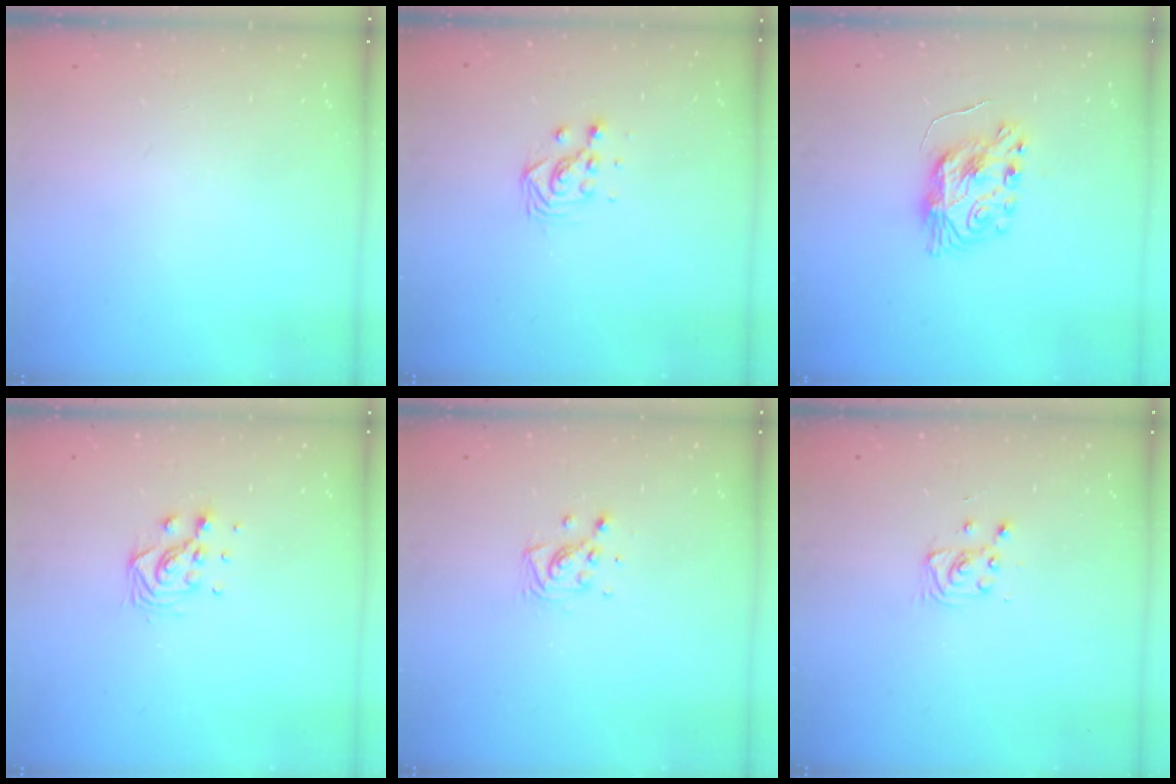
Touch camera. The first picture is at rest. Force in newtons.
{"total": 3.7, "press": 3.7, "slide": 0.3}
{"total": 8.6, "press": 8.6, "slide": 0.5}
{"total": 7.9, "press": 7.9, "slide": 0.5}
{"total": 6.3, "press": 6.1, "slide": 1.7}
{"total": 3.2, "press": 3.2, "slide": 0.4}